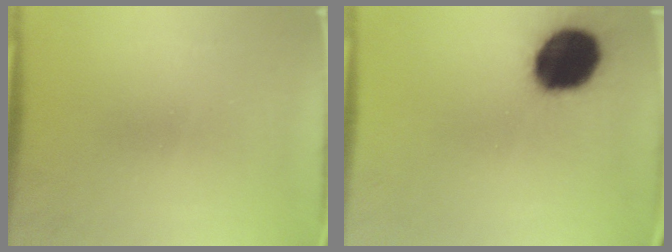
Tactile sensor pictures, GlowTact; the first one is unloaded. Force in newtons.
{"total": 19.4}